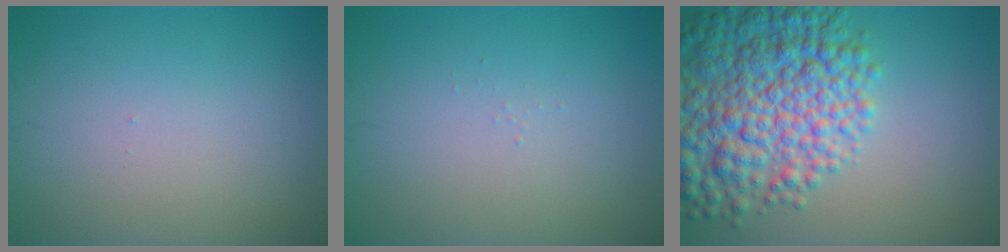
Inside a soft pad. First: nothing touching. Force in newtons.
{"total": 0.0}
{"total": 9.9, "press": 9.9, "slide": 0.3}